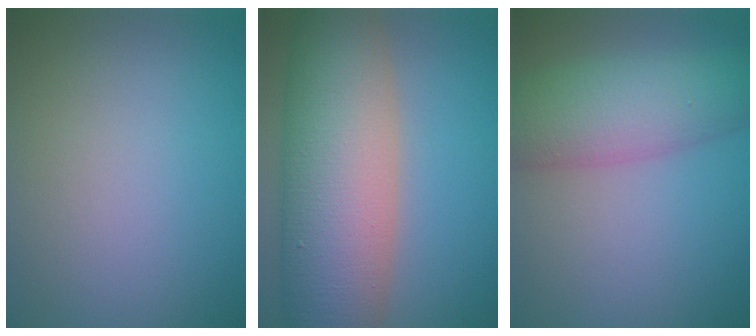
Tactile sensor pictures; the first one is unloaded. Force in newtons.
{"total": 12.9, "press": 12.9, "slide": 0.5}
{"total": 7.4, "press": 7.3, "slide": 0.3}